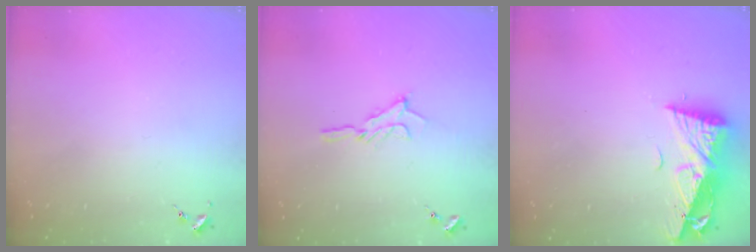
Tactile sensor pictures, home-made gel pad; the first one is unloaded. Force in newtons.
{"total": 8.2, "press": 8.2, "slide": 0.6}
{"total": 11.0, "press": 10.9, "slide": 1.3}